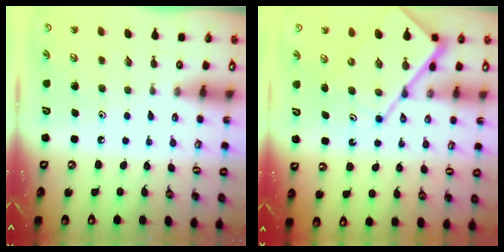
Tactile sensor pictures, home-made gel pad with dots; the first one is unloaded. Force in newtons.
{"total": 12.3, "press": 12.2, "slide": 1.3}